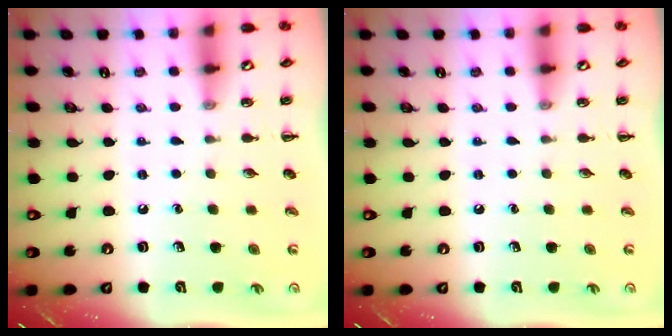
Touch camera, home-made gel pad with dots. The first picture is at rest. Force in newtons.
{"total": 0.0}